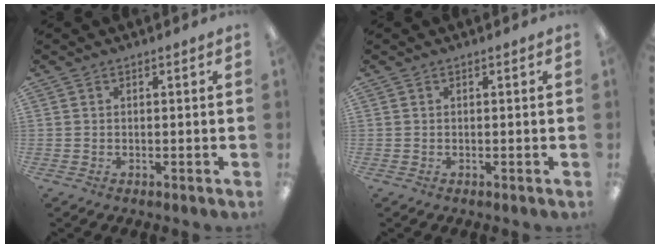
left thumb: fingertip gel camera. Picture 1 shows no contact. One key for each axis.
{"total": 0.0}